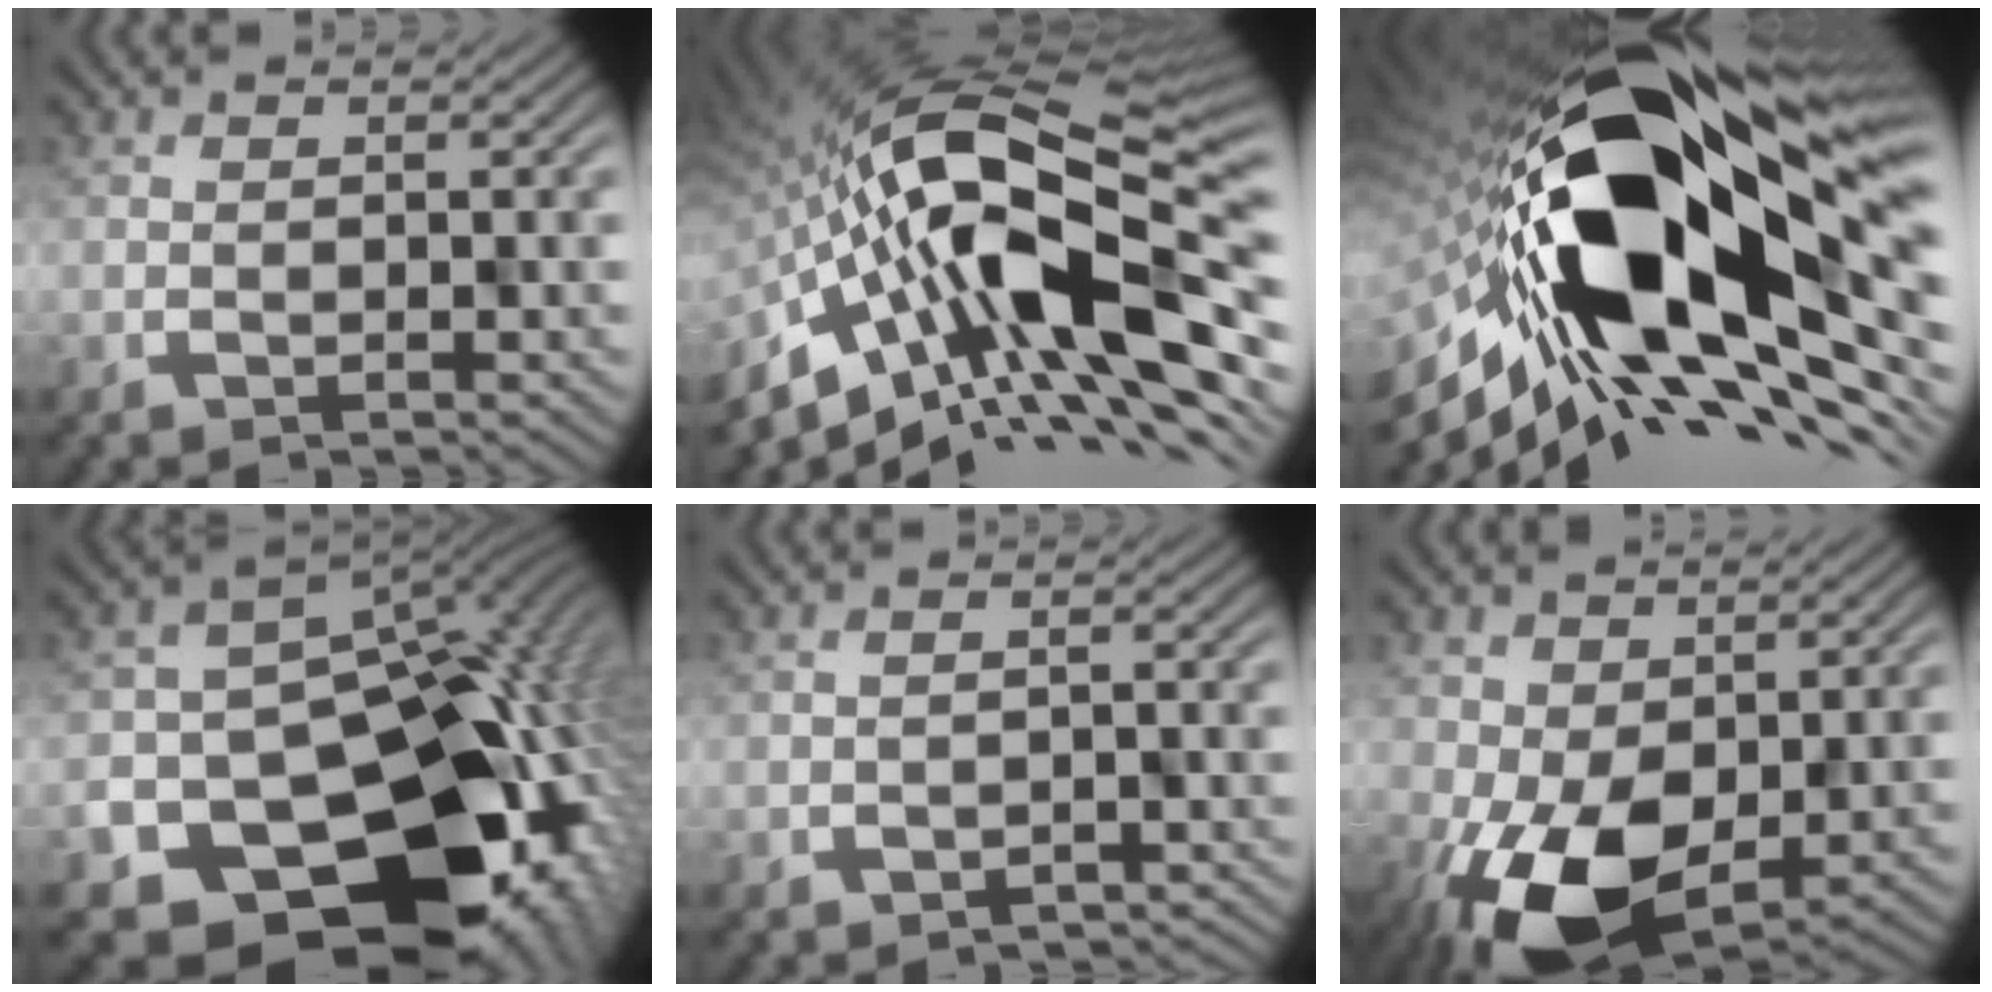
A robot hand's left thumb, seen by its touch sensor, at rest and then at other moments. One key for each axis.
{"total": 18.1, "fx": -3.9, "fy": 7.6, "fz": 16.0, "tx": -0.307, "ty": -0.015, "tz": -0.085}
{"total": 21.2, "fx": -0.6, "fy": 10.0, "fz": 18.7, "tx": -0.367, "ty": -0.060, "tz": -0.017}
{"total": 19.8, "fx": -8.8, "fy": 15.1, "fz": 9.3, "tx": -0.134, "ty": -0.056, "tz": -0.115}
{"total": 2.2, "fx": -2.0, "fy": 0.9, "fz": 0.2, "tx": -0.003, "ty": -0.006, "tz": -0.019}
{"total": 10.7, "fx": -3.2, "fy": 6.6, "fz": 7.7, "tx": -0.159, "ty": -0.050, "tz": -0.036}